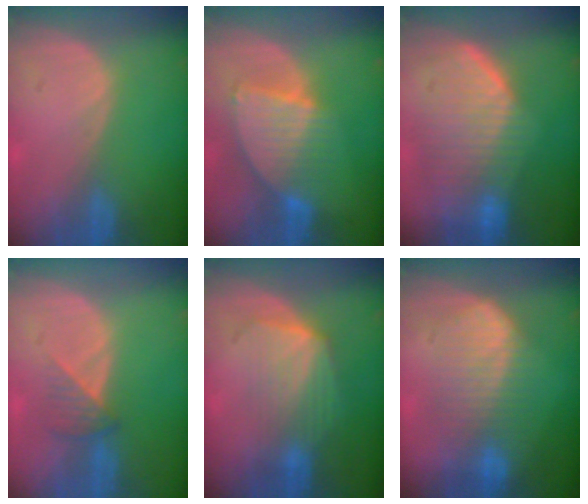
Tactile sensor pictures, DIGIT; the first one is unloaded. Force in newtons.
{"total": 7.6, "press": 6.9, "slide": 3.3}
{"total": 10.3, "press": 9.1, "slide": 4.8}
{"total": 3.1, "press": 2.9, "slide": 1.3}
{"total": 7.2, "press": 6.5, "slide": 3.0}
{"total": 8.1, "press": 8.1, "slide": 0.1}